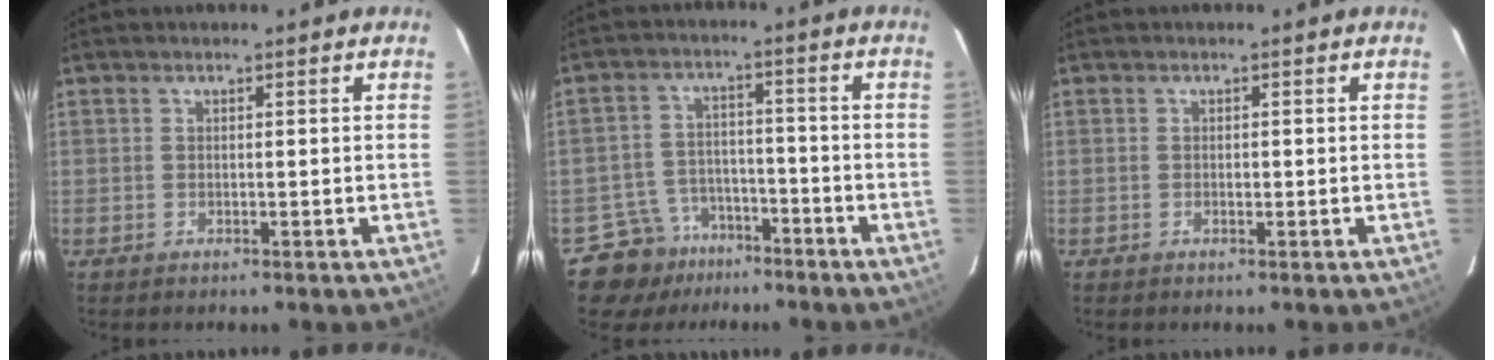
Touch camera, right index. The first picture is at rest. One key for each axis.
{"total": 8.1, "fx": -5.6, "fy": 5.9, "fz": 0.0, "tx": 0.001, "ty": 0.033, "tz": -0.087}
{"total": 0.6, "fx": -0.1, "fy": 0.3, "fz": 0.5, "tx": -0.009, "ty": 0.000, "tz": -0.003}